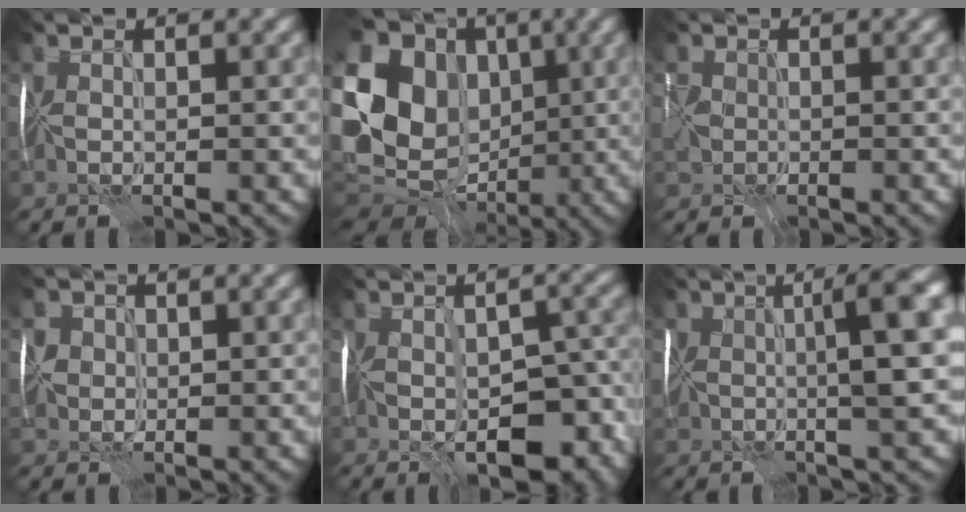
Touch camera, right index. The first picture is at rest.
{"total": 17.8, "force": [0.4, 14.1, 10.8], "torque": [-0.229, 0.009, 0.030]}
{"total": 1.9, "force": [-0.7, 1.6, 0.8], "torque": [-0.030, 0.001, -0.007]}
{"total": 1.7, "force": [-0.3, 1.7, 0.1], "torque": [-0.002, 0.001, -0.002]}
{"total": 10.4, "force": [-4.7, 5.0, 7.8], "torque": [-0.117, -0.018, -0.058]}
{"total": 6.1, "force": [0.4, 1.2, 5.9], "torque": [-0.081, 0.019, 0.011]}